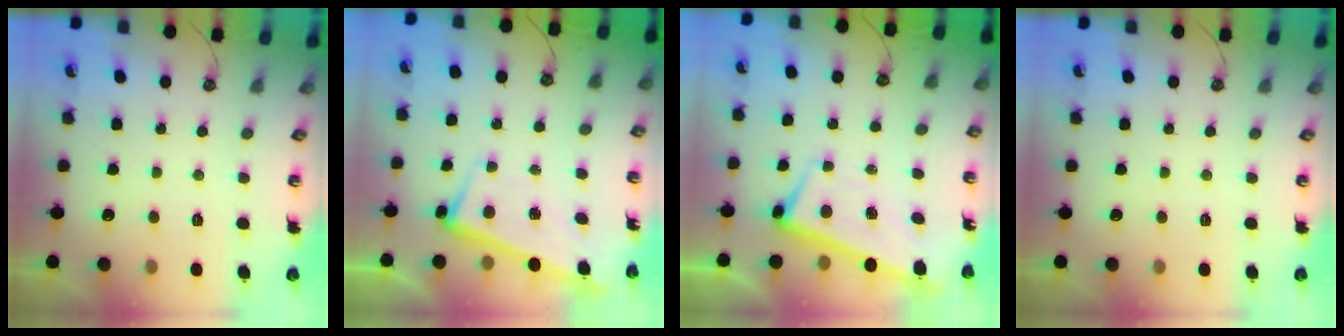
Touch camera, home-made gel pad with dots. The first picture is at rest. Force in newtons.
{"total": 2.5, "press": 2.5, "slide": 0.7}
{"total": 2.6, "press": 2.5, "slide": 0.6}
{"total": 0.0}